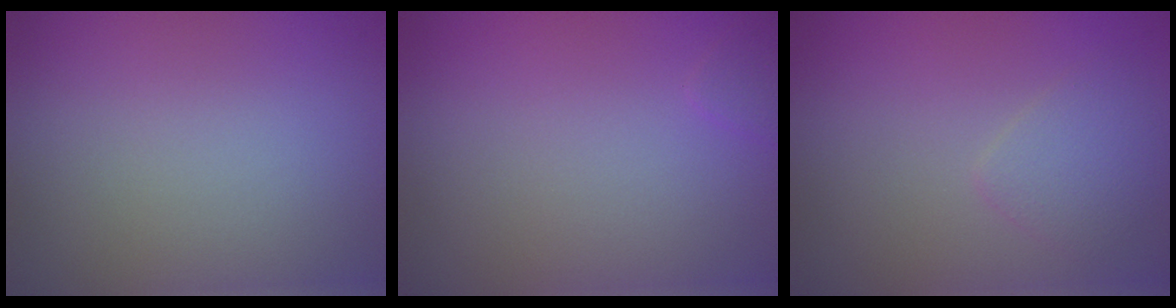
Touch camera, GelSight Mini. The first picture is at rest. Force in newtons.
{"total": 0.7, "press": 0.7, "slide": 0.0}
{"total": 1.8, "press": 1.8, "slide": 0.0}